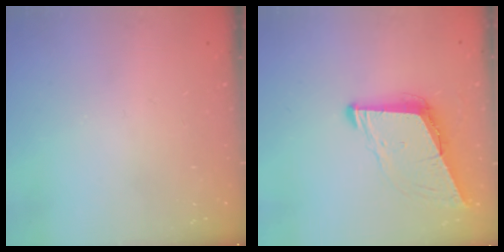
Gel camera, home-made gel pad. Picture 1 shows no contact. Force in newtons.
{"total": 8.8, "press": 8.1, "slide": 3.6}